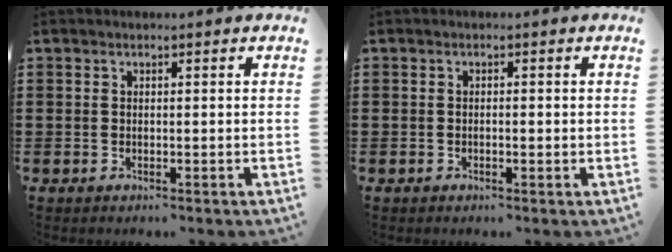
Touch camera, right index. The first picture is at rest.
{"total": 0.7, "force": [-0.2, 0.1, 0.7], "torque": [-0.013, -0.004, -0.003]}